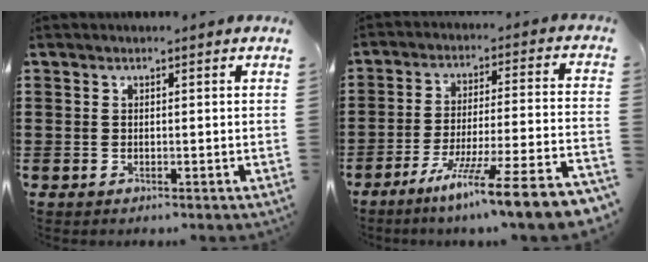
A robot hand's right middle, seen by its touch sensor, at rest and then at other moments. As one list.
[{"total": 10.3, "force": [-8.1, -1.1, 6.4], "torque": [-0.110, -0.012, -0.160]}]